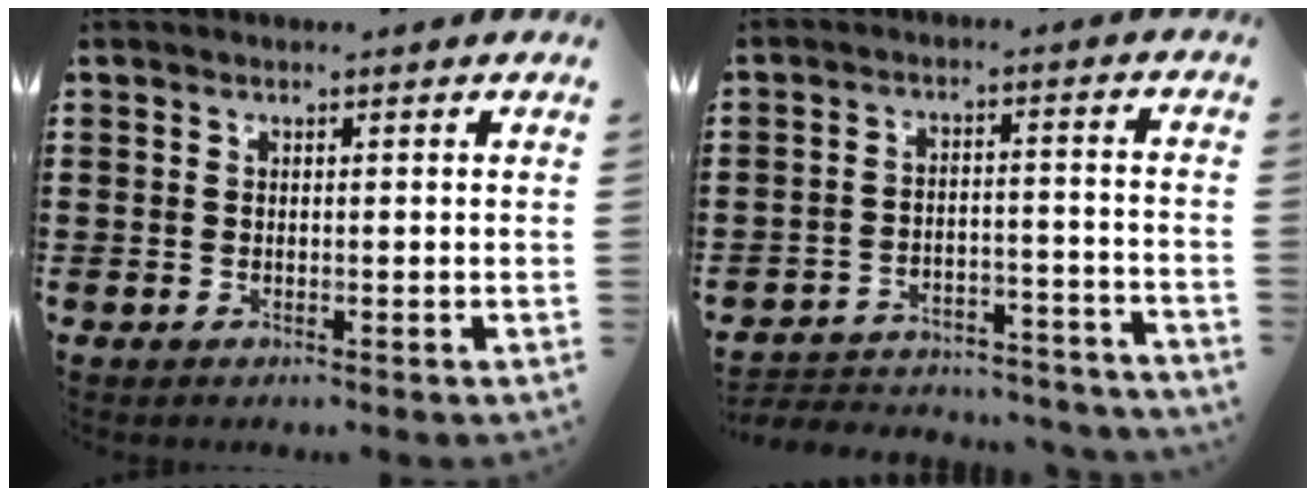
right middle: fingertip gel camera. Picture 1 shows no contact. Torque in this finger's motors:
{"motor_torque": [0.89, 0.09, 0.17, 0.06]}